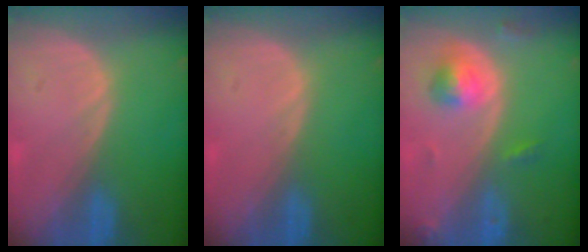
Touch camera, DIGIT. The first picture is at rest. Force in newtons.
{"total": 0.0}
{"total": 4.6, "press": 4.6, "slide": 0.3}